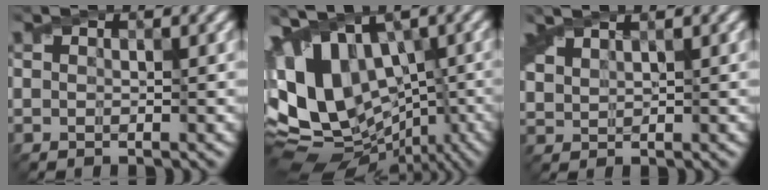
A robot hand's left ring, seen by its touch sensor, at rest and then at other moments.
{"total": 13.5, "force": [0.1, 9.5, 9.6], "torque": [-0.164, 0.003, 0.034]}
{"total": 1.8, "force": [1.7, 0.3, 0.6], "torque": [-0.025, 0.011, 0.048]}